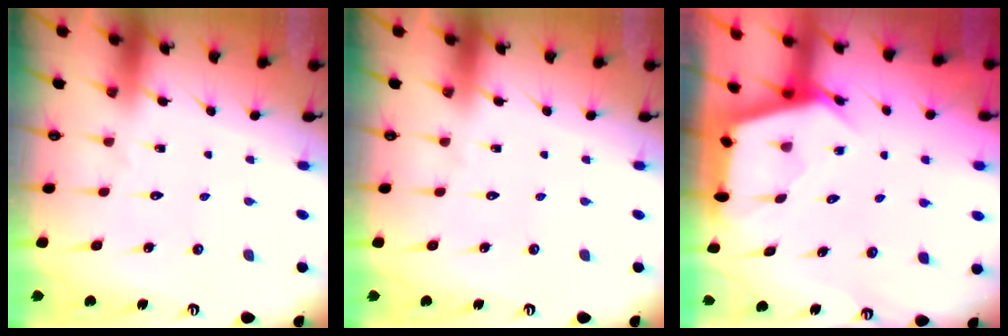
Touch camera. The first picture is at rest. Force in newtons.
{"total": 0.0}
{"total": 2.8, "press": 2.8, "slide": 0.3}